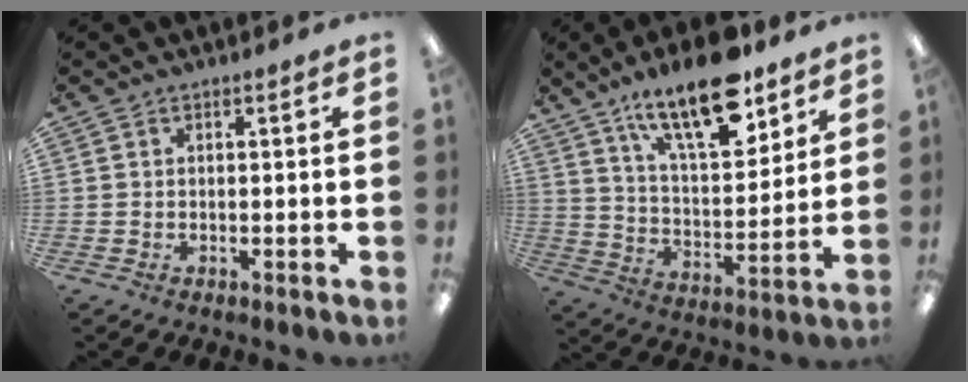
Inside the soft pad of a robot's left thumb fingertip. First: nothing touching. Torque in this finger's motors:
{"motor_torque": [0.43, 0.39, 1.44, -1.33, 0.20]}